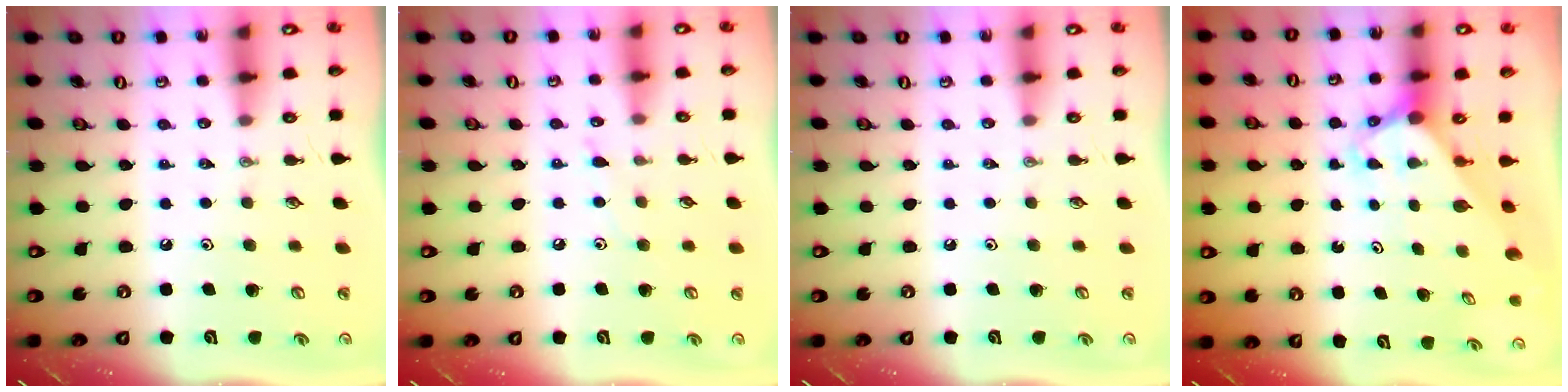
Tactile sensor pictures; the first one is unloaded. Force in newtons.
{"total": 5.1, "press": 5.1, "slide": 0.6}
{"total": 0.0}
{"total": 3.2, "press": 3.2, "slide": 0.2}